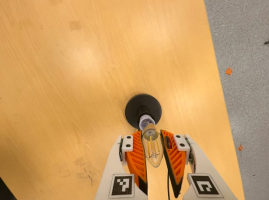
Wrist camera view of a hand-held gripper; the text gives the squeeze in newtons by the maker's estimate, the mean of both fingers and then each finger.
{"total": 18.7, "left": 20.6, "right": 16.8}